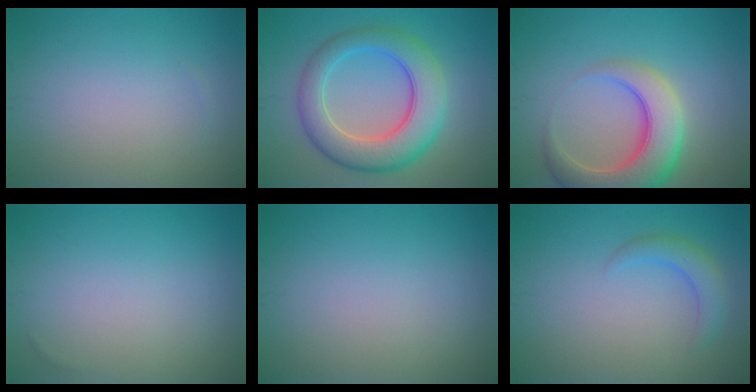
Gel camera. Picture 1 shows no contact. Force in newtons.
{"total": 7.9, "press": 7.9, "slide": 0.1}
{"total": 7.7, "press": 7.7, "slide": 0.7}
{"total": 0.0}
{"total": 0.0}
{"total": 2.4, "press": 2.4, "slide": 0.1}